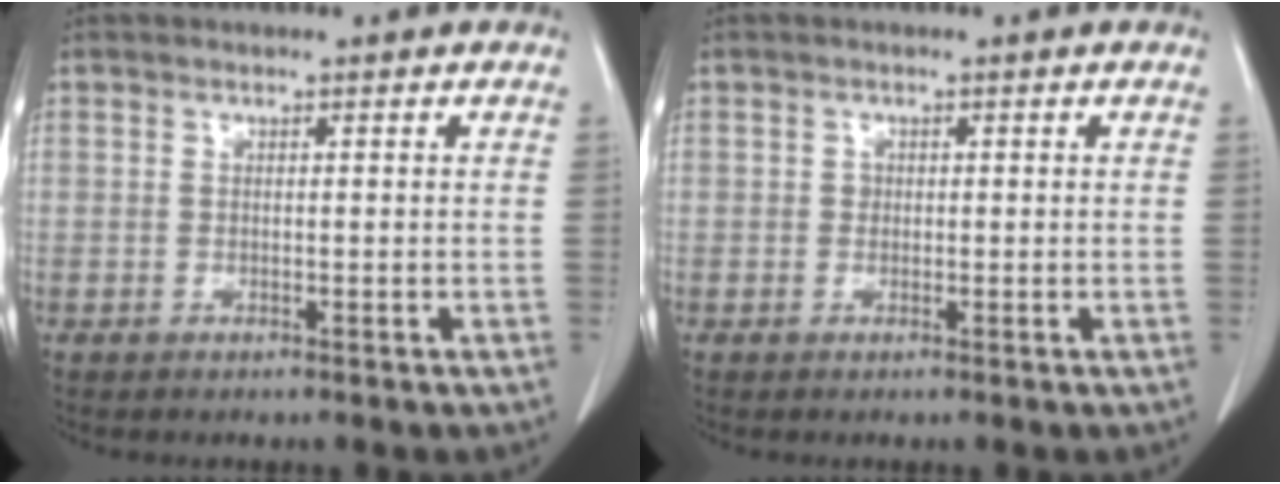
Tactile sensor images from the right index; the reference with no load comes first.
{"total": 0.7, "force": [0.1, 0.7, 0.2], "torque": [0.000, 0.002, 0.001]}